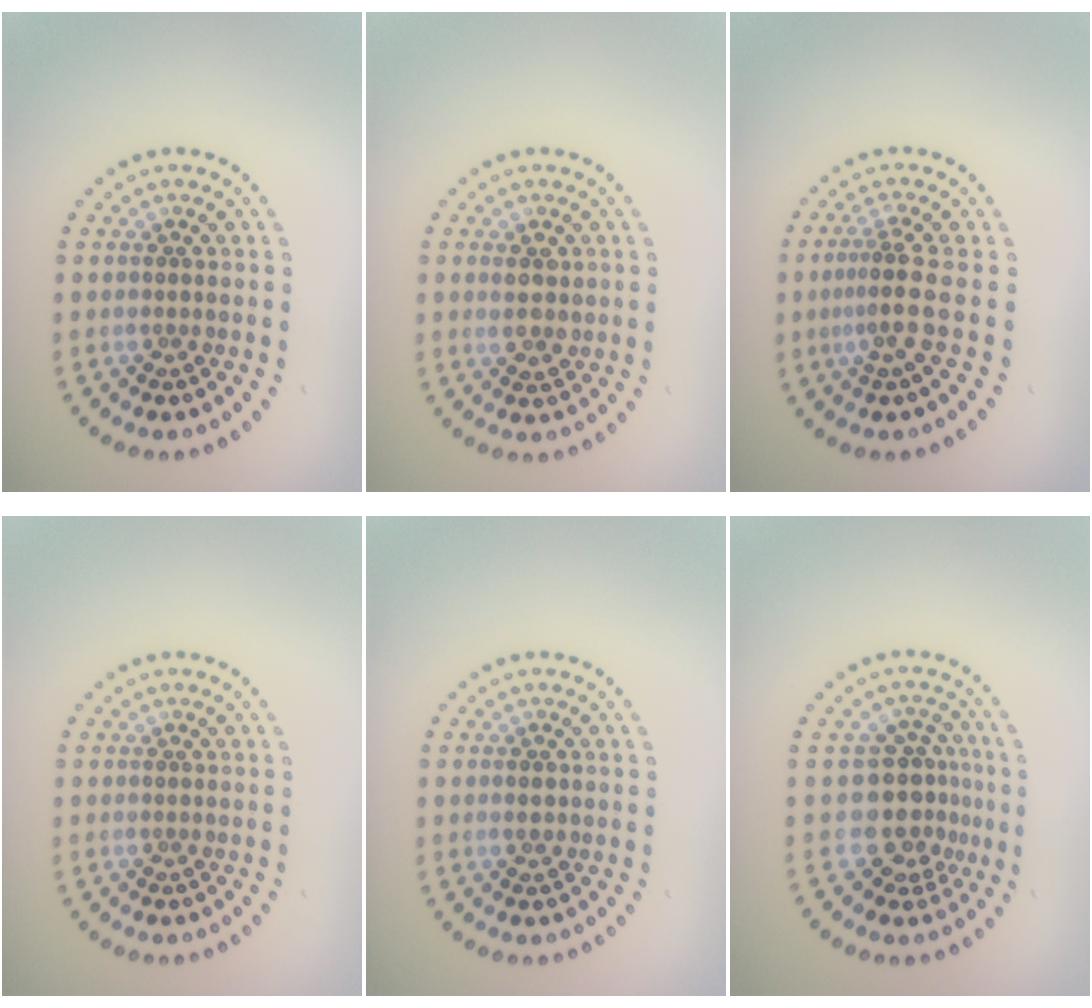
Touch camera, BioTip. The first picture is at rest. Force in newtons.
{"total": 2.3, "press": 2.2, "slide": 0.8}
{"total": 2.7, "press": 1.9, "slide": 2.0}
{"total": 0.0}
{"total": 1.1, "press": 1.1, "slide": 0.2}
{"total": 4.1, "press": 3.2, "slide": 2.5}